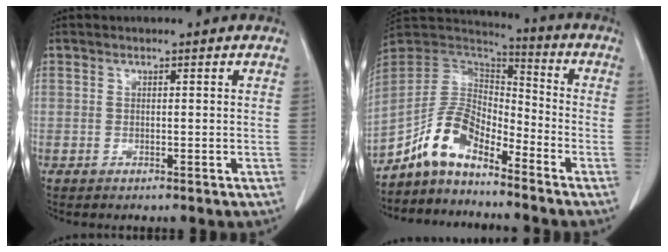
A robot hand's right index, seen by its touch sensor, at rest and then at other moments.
{"total": 9.7, "force": [-7.3, 3.6, 5.2], "torque": [-0.115, 0.032, -0.142]}